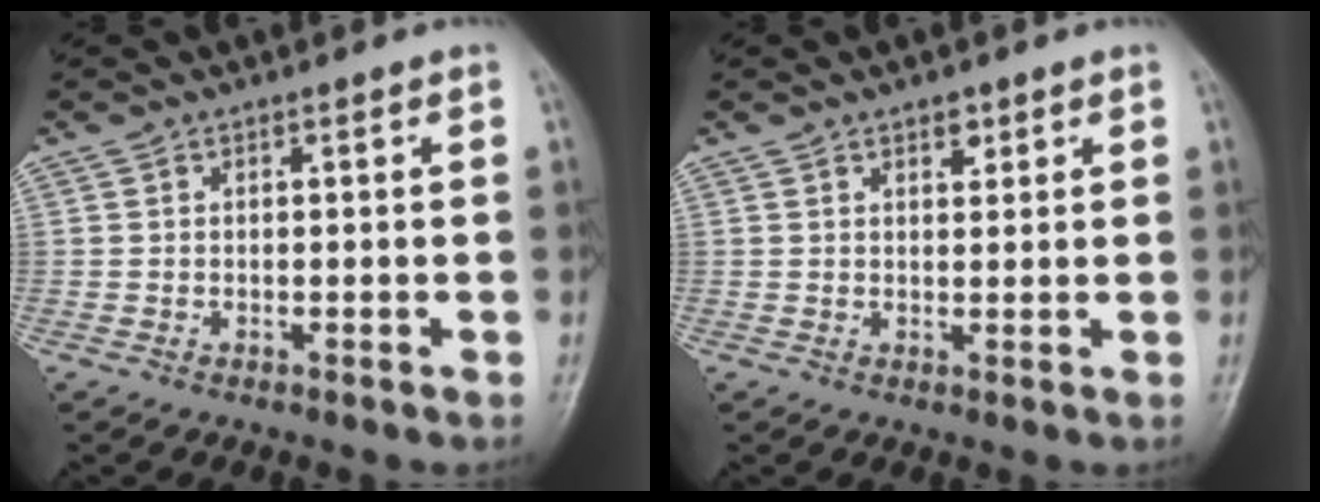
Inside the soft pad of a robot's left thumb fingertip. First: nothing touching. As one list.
[{"total": 2.5, "force": [1.6, 1.3, 1.4], "torque": [-0.010, -0.008, 0.024]}]